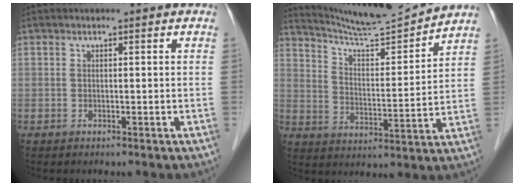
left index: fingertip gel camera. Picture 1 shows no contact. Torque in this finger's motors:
{"motor_torque": [0.06, -0.39, 0.29, 0.03]}